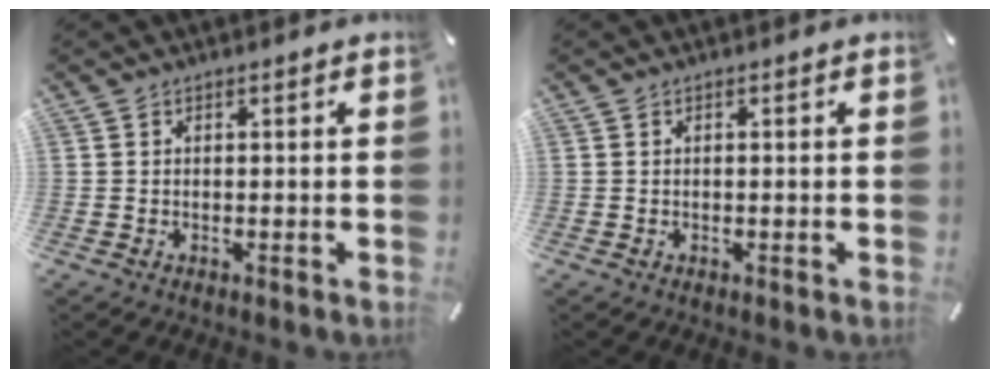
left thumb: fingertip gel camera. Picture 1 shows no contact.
{"total": 0.0}